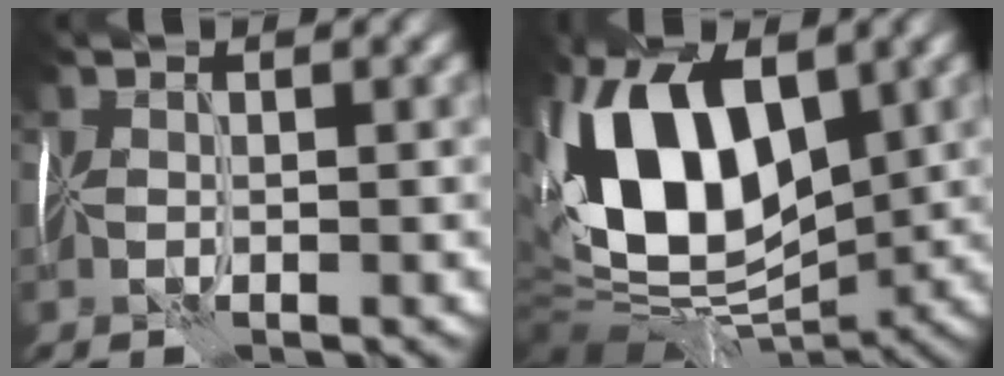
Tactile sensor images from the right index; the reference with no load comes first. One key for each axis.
{"total": 13.1, "fx": 1.7, "fy": 7.5, "fz": 10.5, "tx": -0.211, "ty": 0.015, "tz": 0.015}